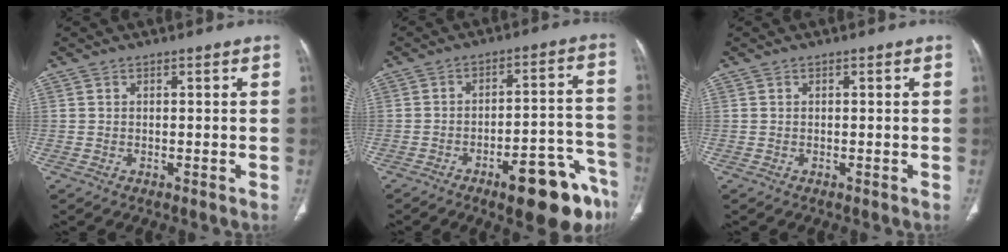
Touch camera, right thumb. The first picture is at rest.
{"total": 16.3, "force": [-10.0, 4.4, 12.1], "torque": [-0.097, 0.078, -0.133]}
{"total": 0.0}